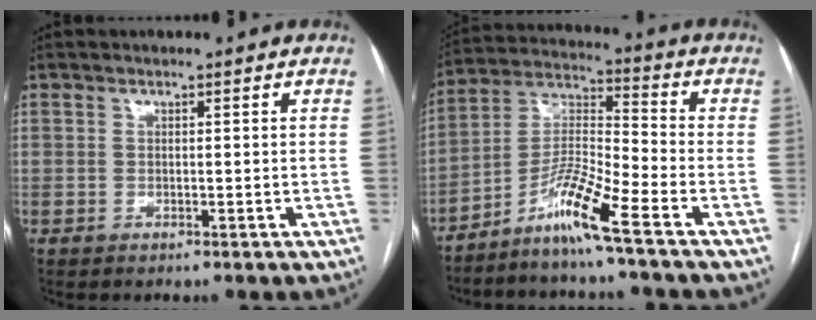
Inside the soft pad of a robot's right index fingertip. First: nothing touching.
{"total": 9.6, "force": [-6.5, -1.0, 7.0], "torque": [-0.142, -0.008, -0.126]}